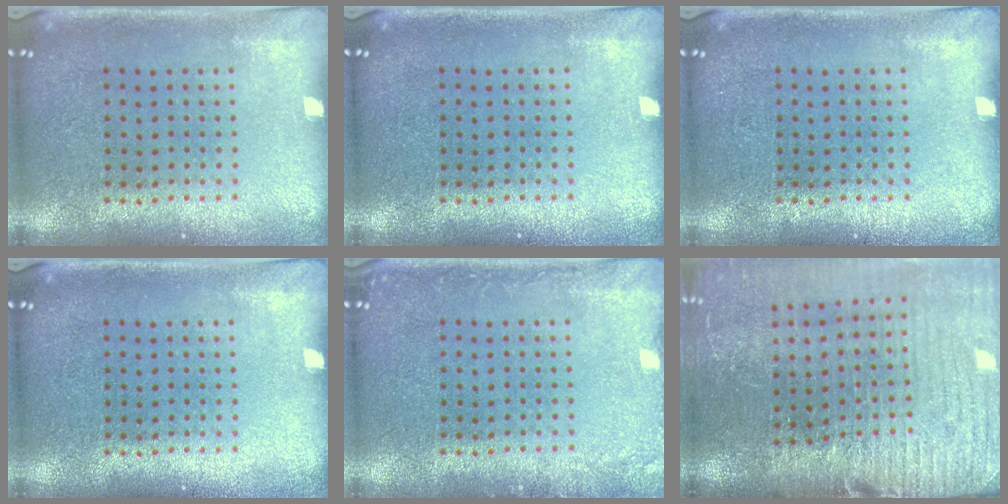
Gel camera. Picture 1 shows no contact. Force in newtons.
{"total": 0.0}
{"total": 0.0}
{"total": 0.0}
{"total": 1.4, "press": 1.4, "slide": 0.2}
{"total": 3.9, "press": 3.5, "slide": 1.8}